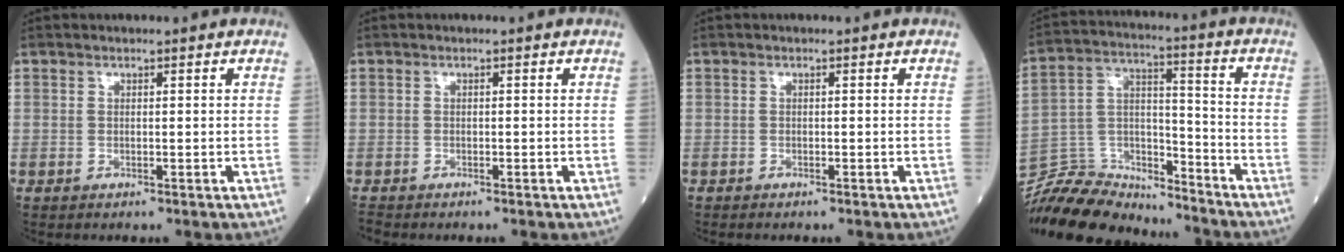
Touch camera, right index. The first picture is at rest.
{"total": 1.6, "force": [-1.5, 0.4, 0.0], "torque": [-0.004, -0.004, -0.028]}
{"total": 1.0, "force": [-0.9, 0.2, 0.4], "torque": [-0.008, -0.002, -0.013]}
{"total": 18.8, "force": [-18.0, 4.2, 3.8], "torque": [-0.085, 0.027, -0.302]}